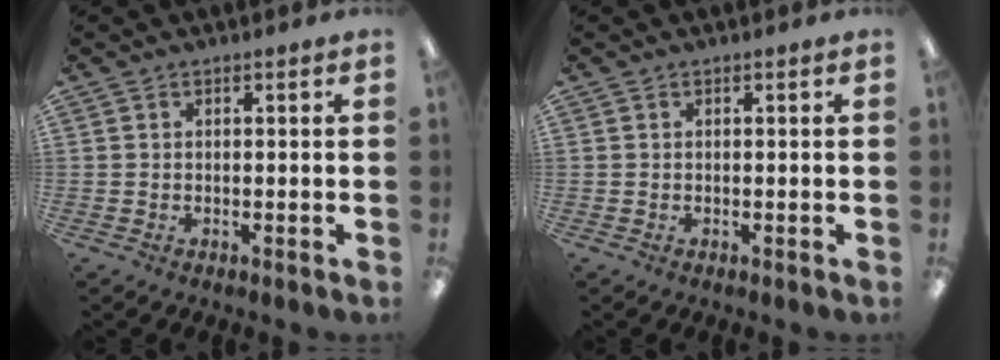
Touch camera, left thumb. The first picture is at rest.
{"total": 0.0}